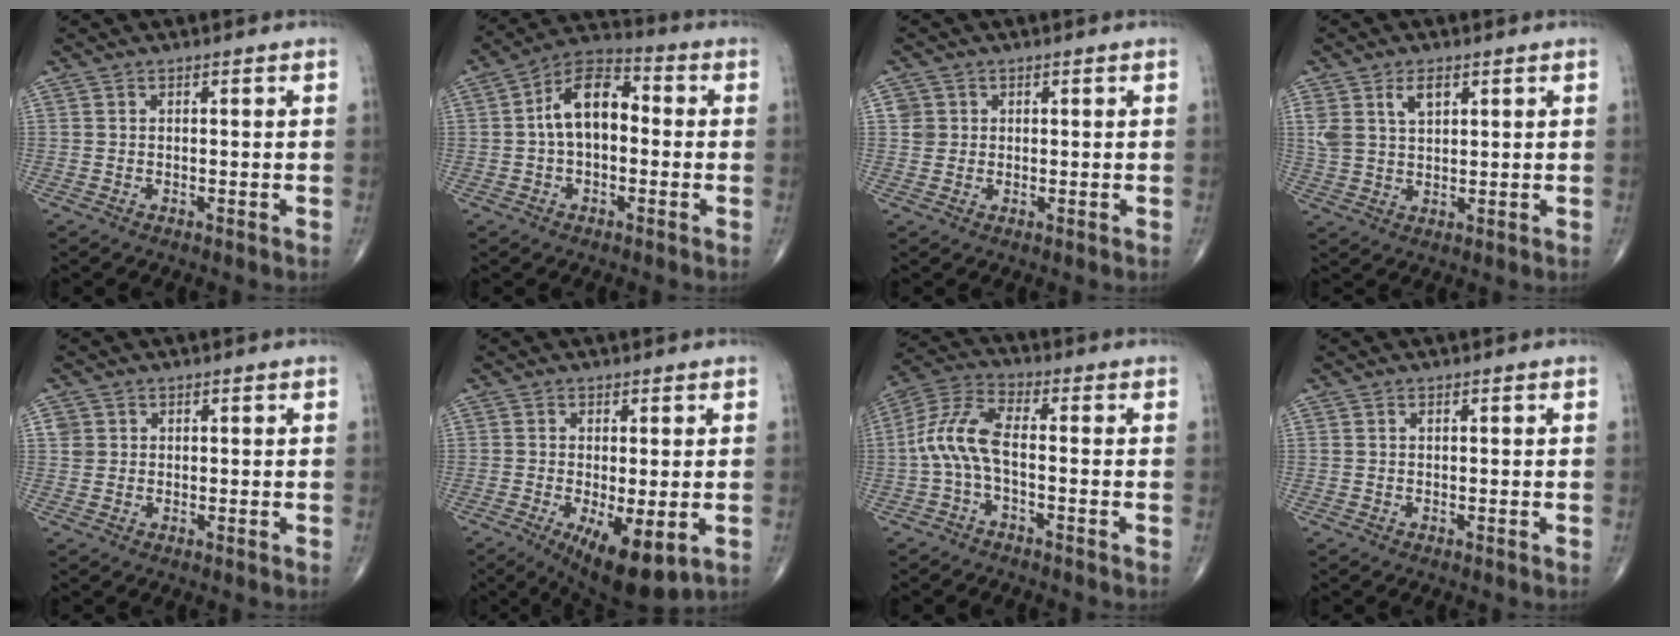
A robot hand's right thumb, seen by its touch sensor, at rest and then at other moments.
{"total": 11.0, "force": [0.2, 6.6, 8.8], "torque": [-0.138, 0.037, -0.010]}
{"total": 2.5, "force": [0.6, 2.4, 0.3], "torque": [0.012, 0.001, 0.009]}
{"total": 5.9, "force": [2.7, 3.4, 4.0], "torque": [-0.070, -0.006, 0.058]}
{"total": 2.1, "force": [0.6, 2.0, 0.5], "torque": [0.005, -0.002, 0.010]}
{"total": 10.2, "force": [-3.4, 3.6, 8.9], "torque": [-0.138, -0.018, -0.042]}
{"total": 8.6, "force": [-1.6, 3.4, 7.8], "torque": [-0.178, 0.034, -0.040]}
{"total": 0.0}